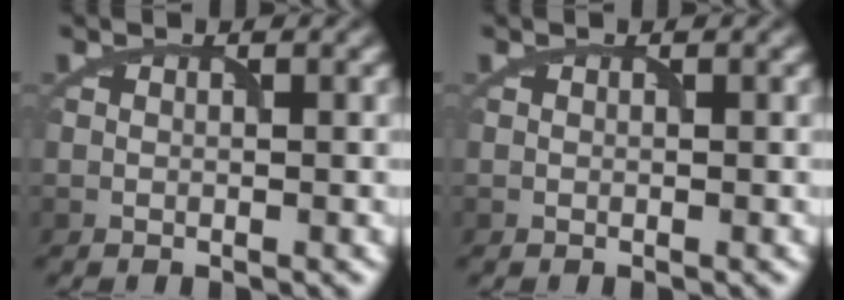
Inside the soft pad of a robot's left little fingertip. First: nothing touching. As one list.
[{"total": 0.0}]